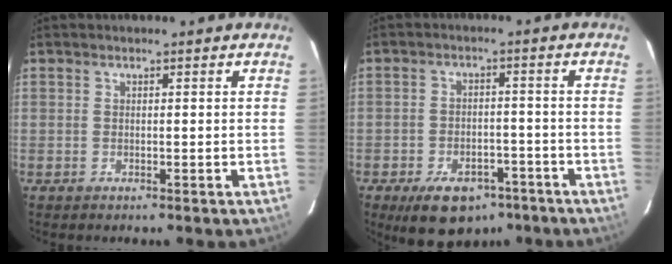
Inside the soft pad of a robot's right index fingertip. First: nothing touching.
{"total": 9.7, "force": [-6.5, 5.3, 4.9], "torque": [-0.078, 0.000, -0.094]}